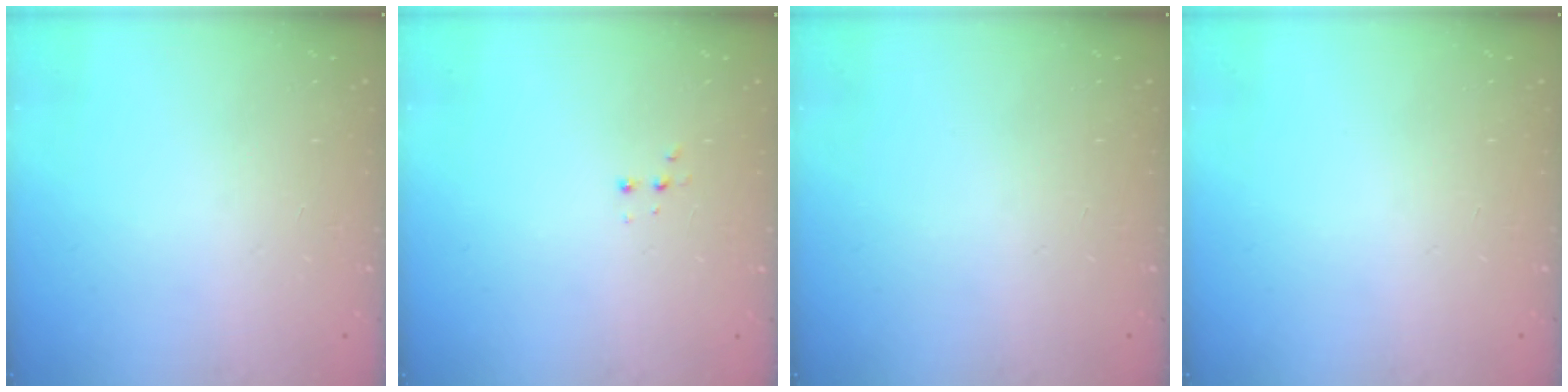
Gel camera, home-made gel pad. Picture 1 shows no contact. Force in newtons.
{"total": 3.0, "press": 2.9, "slide": 0.7}
{"total": 0.0}
{"total": 0.0}